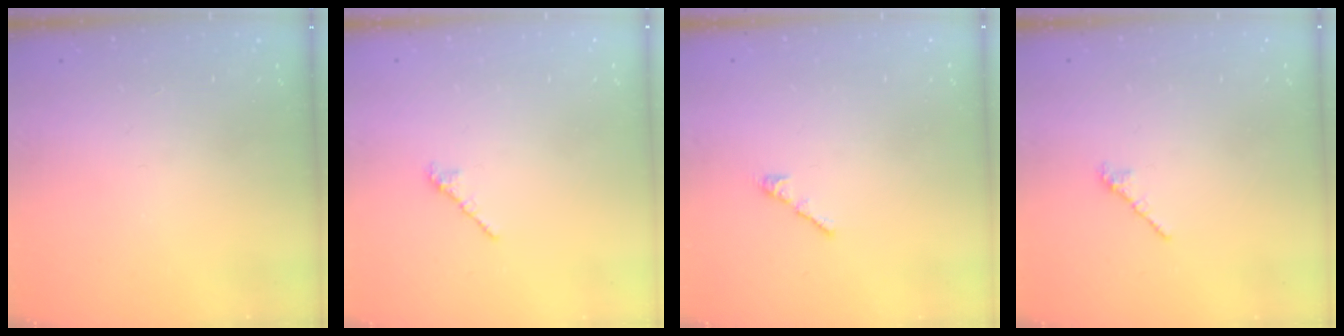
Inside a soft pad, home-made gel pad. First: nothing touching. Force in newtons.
{"total": 2.4, "press": 2.3, "slide": 0.7}
{"total": 0.6, "press": 0.4, "slide": 0.4}
{"total": 2.4, "press": 2.3, "slide": 0.7}